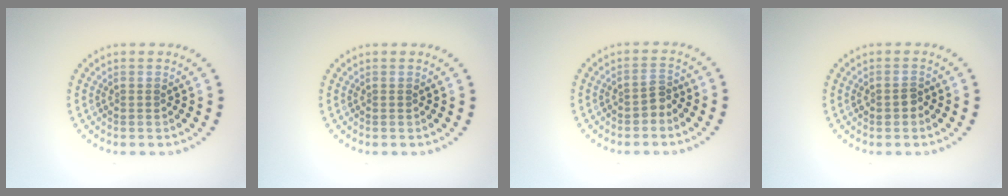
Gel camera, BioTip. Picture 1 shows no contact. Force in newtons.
{"total": 0.0}
{"total": 1.4, "press": 1.2, "slide": 0.6}
{"total": 1.1, "press": 1.1, "slide": 0.2}